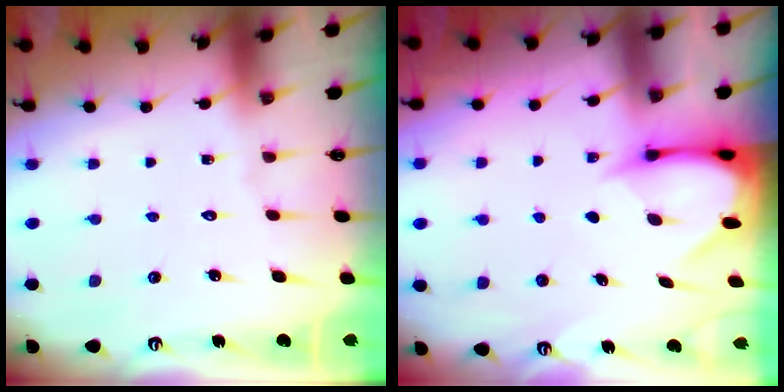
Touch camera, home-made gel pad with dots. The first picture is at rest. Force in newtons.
{"total": 3.7, "press": 3.7, "slide": 0.2}